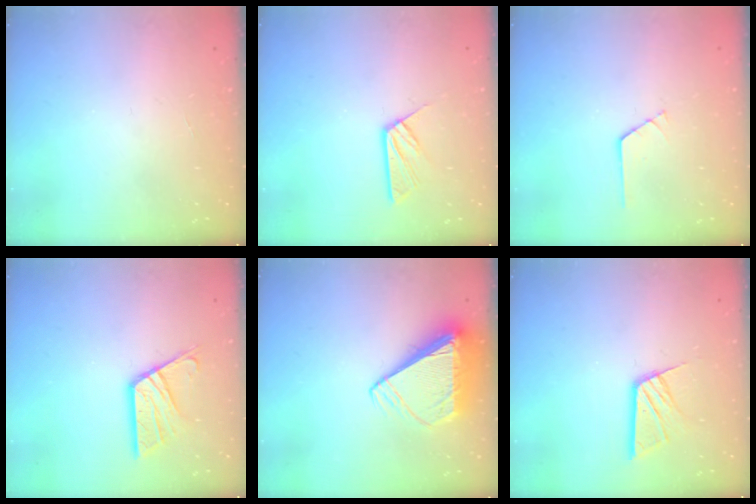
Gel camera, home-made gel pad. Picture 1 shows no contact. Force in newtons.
{"total": 6.3, "press": 6.3, "slide": 0.5}
{"total": 0.7, "press": 0.7, "slide": 0.1}
{"total": 11.4, "press": 11.4, "slide": 1.1}
{"total": 8.9, "press": 8.8, "slide": 1.4}
{"total": 11.0, "press": 11.0, "slide": 1.2}